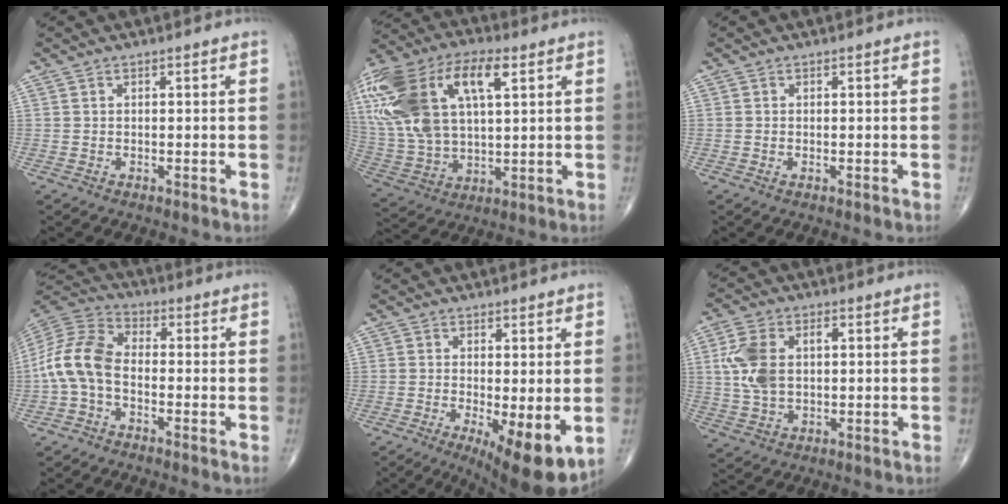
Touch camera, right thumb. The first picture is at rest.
{"total": 27.0, "force": [9.1, 13.9, 21.3], "torque": [-0.476, 0.023, 0.167]}
{"total": 0.0}
{"total": 10.8, "force": [-2.1, 6.7, 8.2], "torque": [-0.167, 0.034, -0.057]}
{"total": 11.0, "force": [-2.7, 3.4, 10.2], "torque": [-0.149, -0.026, -0.034]}
{"total": 9.7, "force": [1.3, 6.1, 7.4], "torque": [-0.156, 0.010, 0.029]}